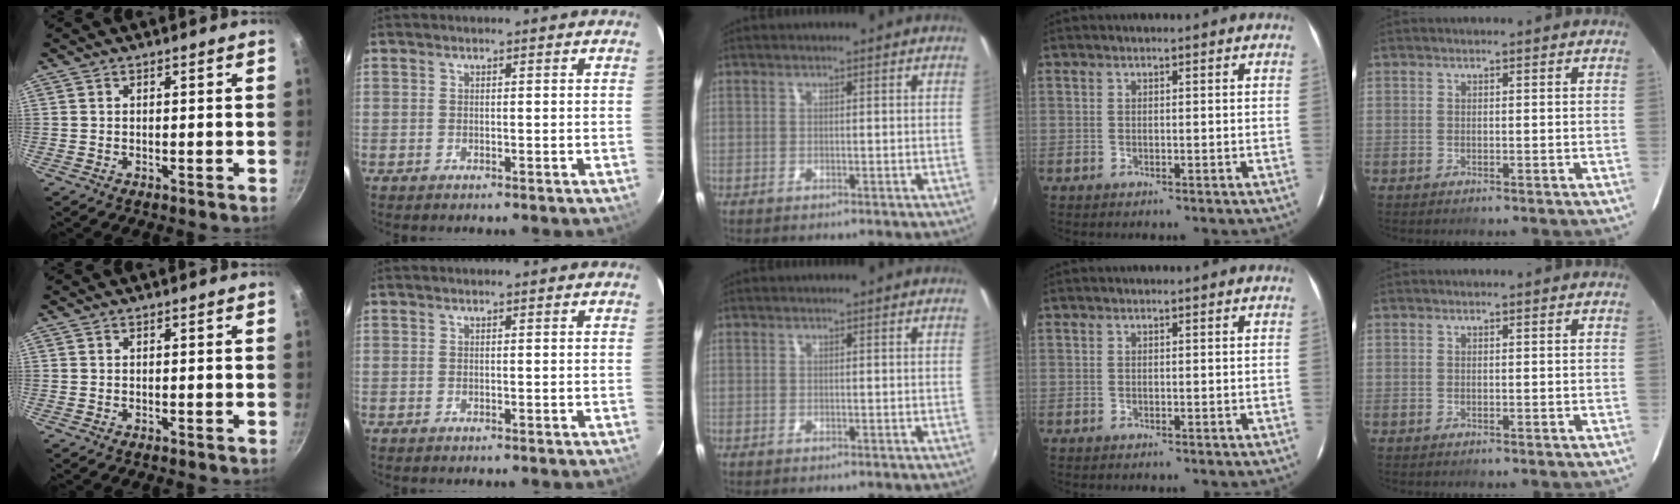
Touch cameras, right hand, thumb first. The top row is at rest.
{}